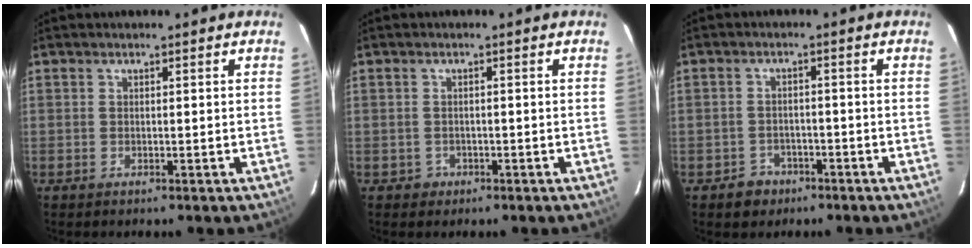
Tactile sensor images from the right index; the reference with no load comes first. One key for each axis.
{"total": 1.9, "fx": -0.8, "fy": 1.8, "fz": 0.2, "tx": -0.004, "ty": 0.004, "tz": -0.007}
{"total": 4.2, "fx": -2.5, "fy": 3.4, "fz": 0.4, "tx": -0.022, "ty": 0.014, "tz": -0.033}